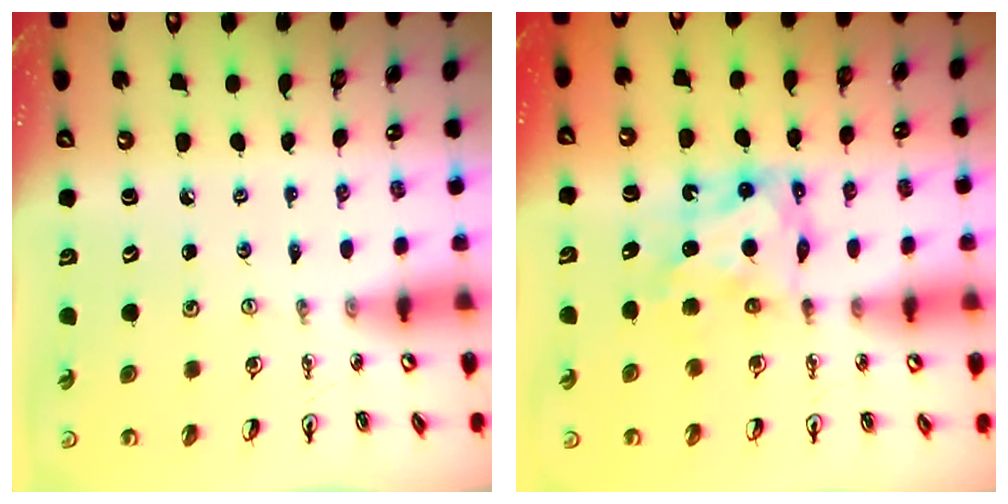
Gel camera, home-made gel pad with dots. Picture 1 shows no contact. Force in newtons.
{"total": 7.2, "press": 7.1, "slide": 0.5}